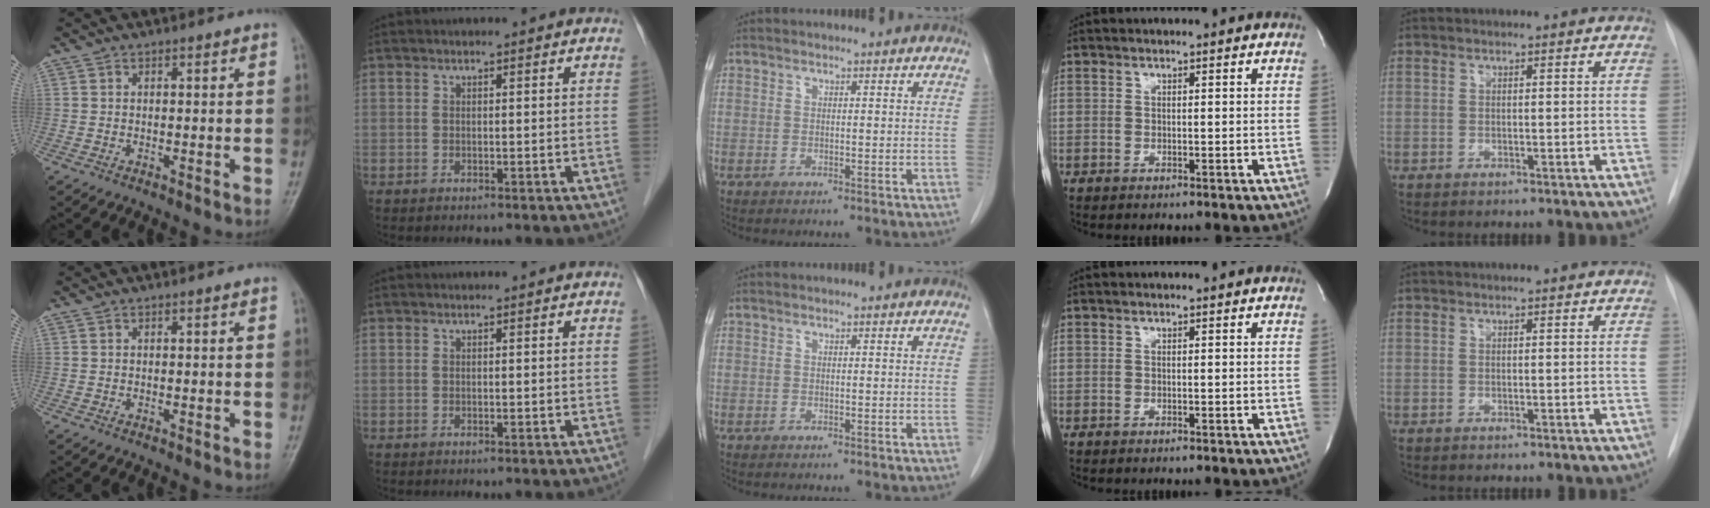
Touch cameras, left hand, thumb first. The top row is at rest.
{}